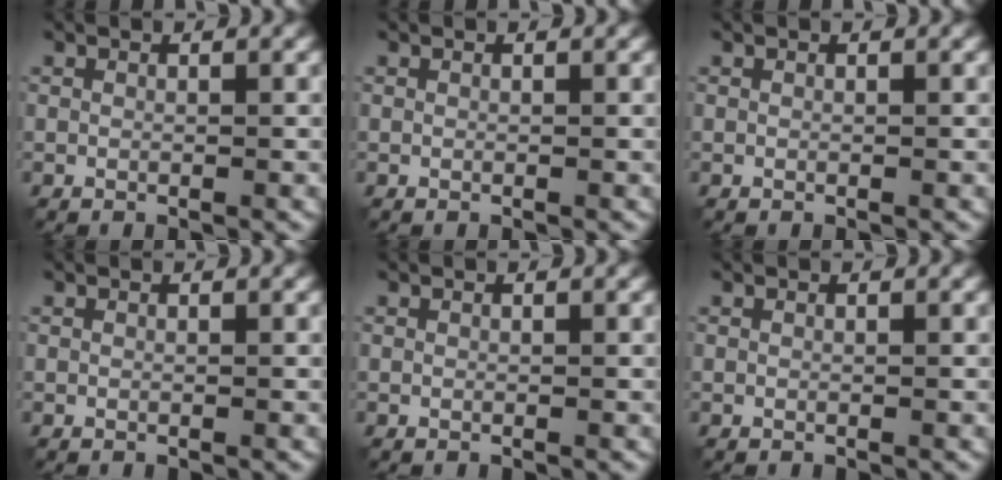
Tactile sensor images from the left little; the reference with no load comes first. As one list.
[{"total": 0.0}, {"total": 0.0}, {"total": 0.0}, {"total": 0.0}, {"total": 0.0}]